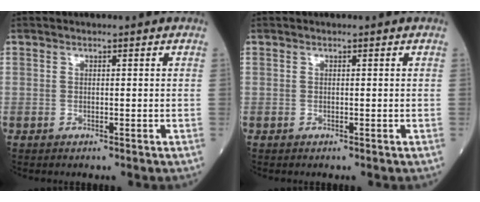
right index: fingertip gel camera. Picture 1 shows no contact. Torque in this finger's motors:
{"motor_torque": [0.01, 0.00, 0.00, 0.00]}